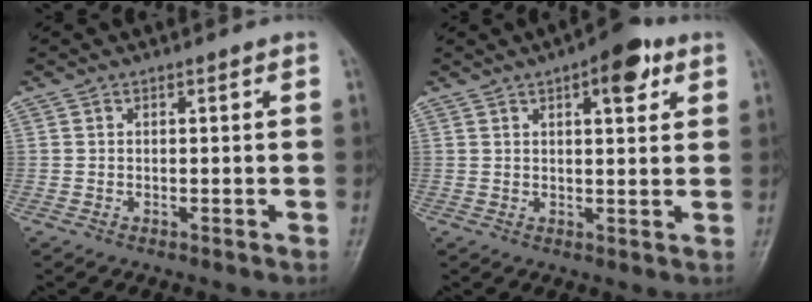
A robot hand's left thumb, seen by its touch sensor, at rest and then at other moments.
{"total": 7.6, "force": [3.8, 3.0, 5.9], "torque": [-0.060, -0.009, 0.045]}